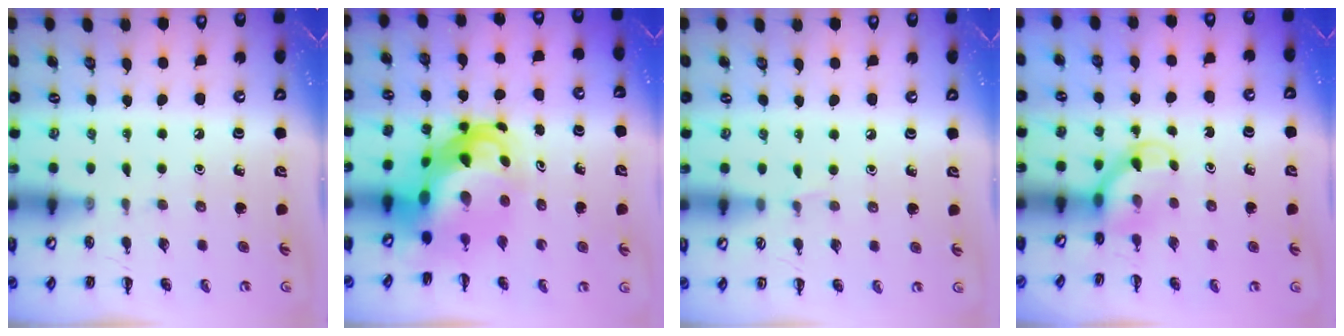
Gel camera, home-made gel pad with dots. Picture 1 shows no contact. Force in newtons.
{"total": 9.7, "press": 9.3, "slide": 2.7}
{"total": 3.1, "press": 2.9, "slide": 1.1}
{"total": 3.5, "press": 3.3, "slide": 1.4}